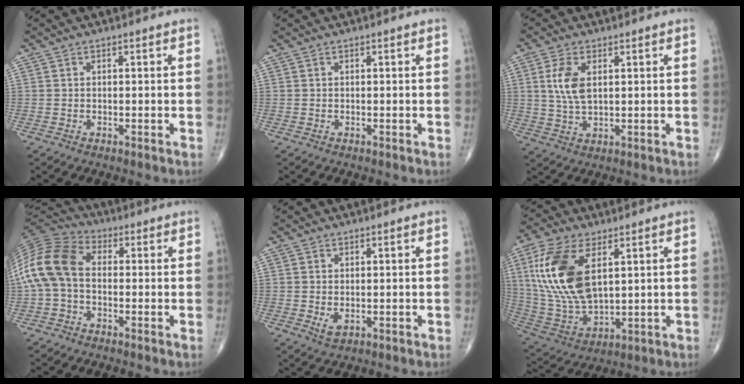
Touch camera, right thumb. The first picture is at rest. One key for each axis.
{"total": 0.0}
{"total": 6.5, "fx": 1.7, "fy": 3.4, "fz": 5.3, "tx": -0.112, "ty": -0.005, "tz": 0.036}
{"total": 13.3, "fx": -0.5, "fy": 8.9, "fz": 9.9, "tx": -0.205, "ty": 0.032, "tz": -0.022}
{"total": 2.1, "fx": -0.2, "fy": 1.3, "fz": 1.7, "tx": -0.029, "ty": -0.004, "tz": 0.003}
{"total": 18.5, "fx": 5.4, "fy": 9.6, "fz": 14.9, "tx": -0.308, "ty": -0.019, "tz": 0.112}